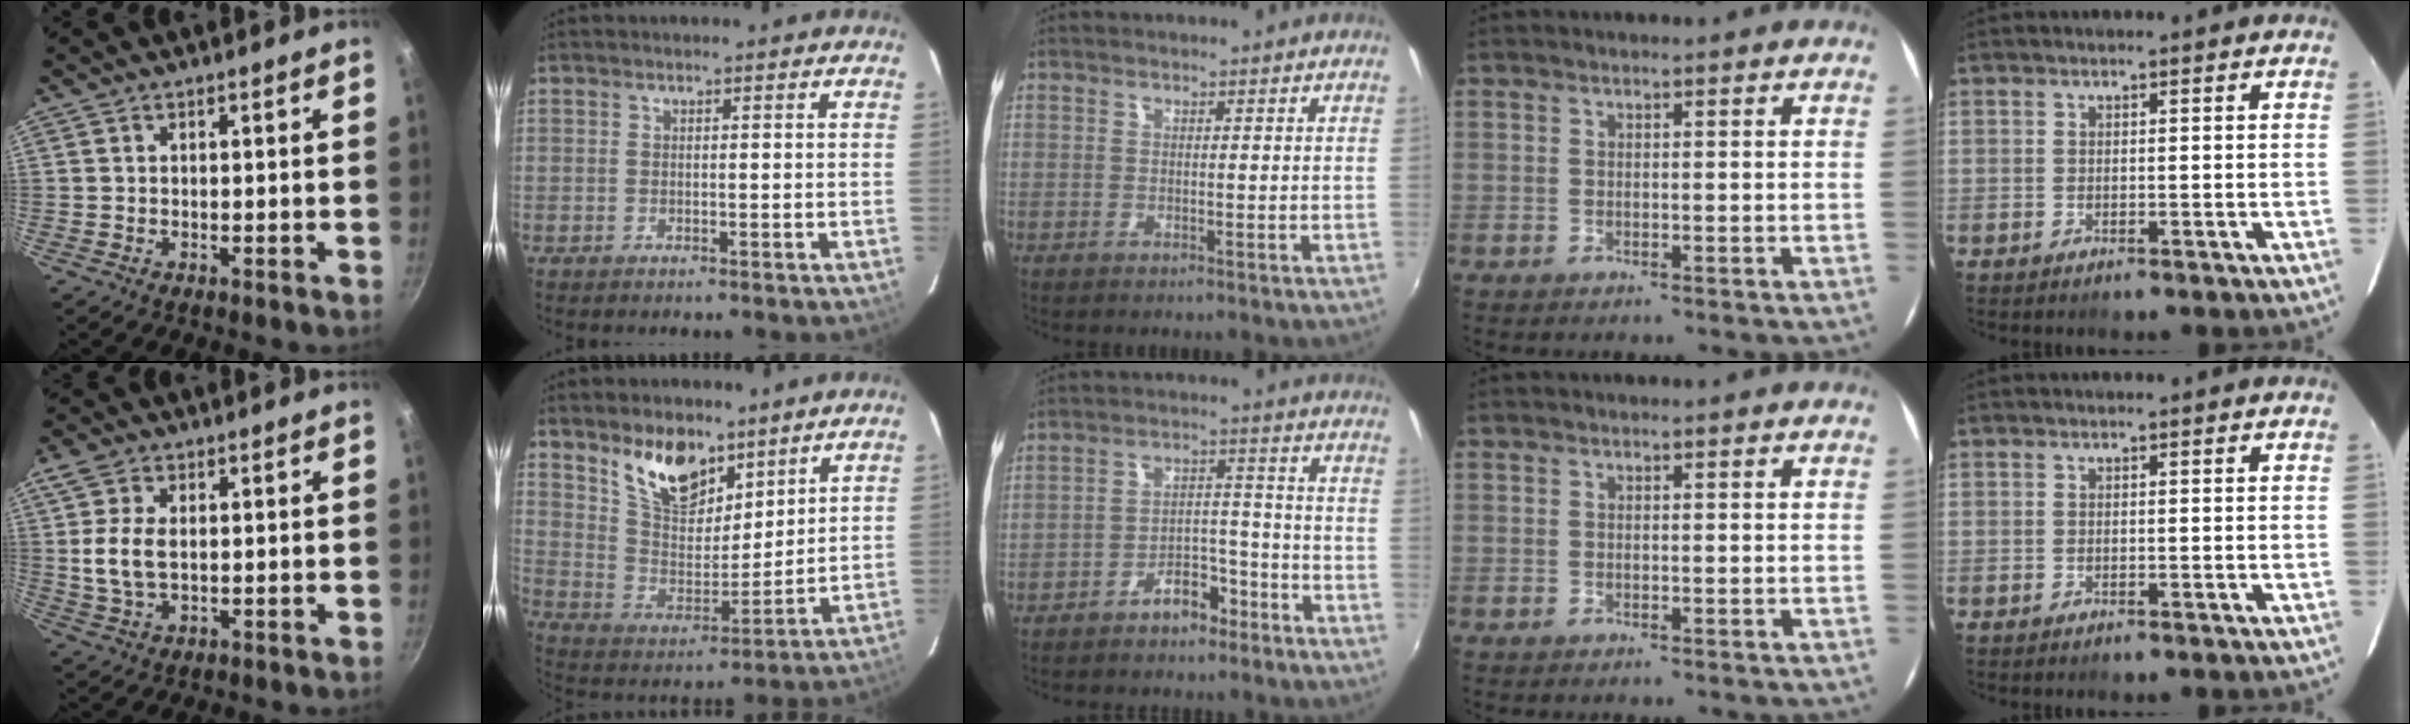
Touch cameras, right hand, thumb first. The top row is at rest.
{"thumb": {"total": 7.2, "force": [0.8, 4.1, 5.9], "torque": [-0.125, 0.002, 0.011]}, "index": {"total": 12.8, "force": [8.9, 6.2, 6.8], "torque": [-0.126, 0.001, 0.171]}, "middle": {"total": 7.6, "force": [-5.9, 3.8, 3.1], "torque": [-0.066, 0.036, -0.078]}}